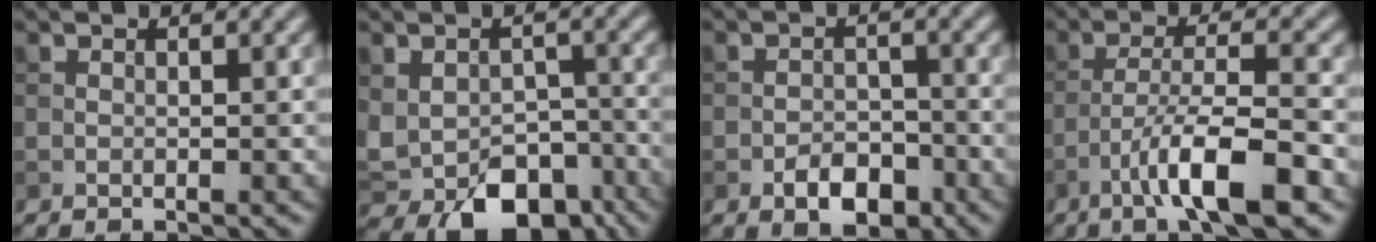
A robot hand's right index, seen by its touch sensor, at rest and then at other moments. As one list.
[{"total": 8.7, "force": [-4.1, 5.4, 5.4], "torque": [-0.094, -0.025, -0.052]}, {"total": 3.6, "force": [-2.0, 2.1, 2.2], "torque": [-0.028, 0.002, -0.036]}, {"total": 7.5, "force": [-4.0, 1.4, 6.1], "torque": [-0.104, 0.009, -0.071]}]